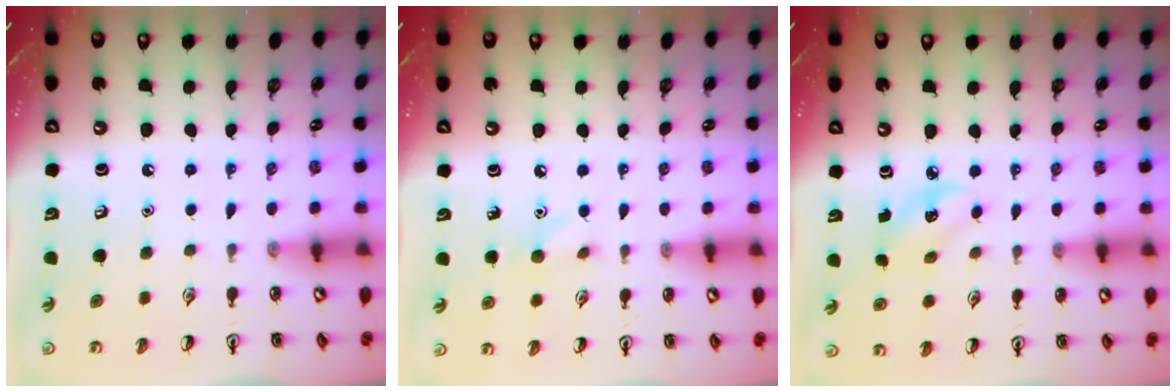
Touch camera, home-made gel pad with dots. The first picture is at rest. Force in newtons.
{"total": 5.9, "press": 5.7, "slide": 1.2}
{"total": 2.8, "press": 2.7, "slide": 0.9}